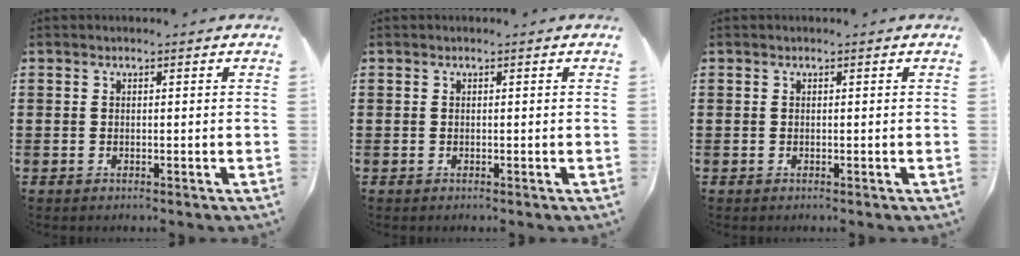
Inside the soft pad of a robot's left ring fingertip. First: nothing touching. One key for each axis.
{"total": 0.0}
{"total": 0.0}